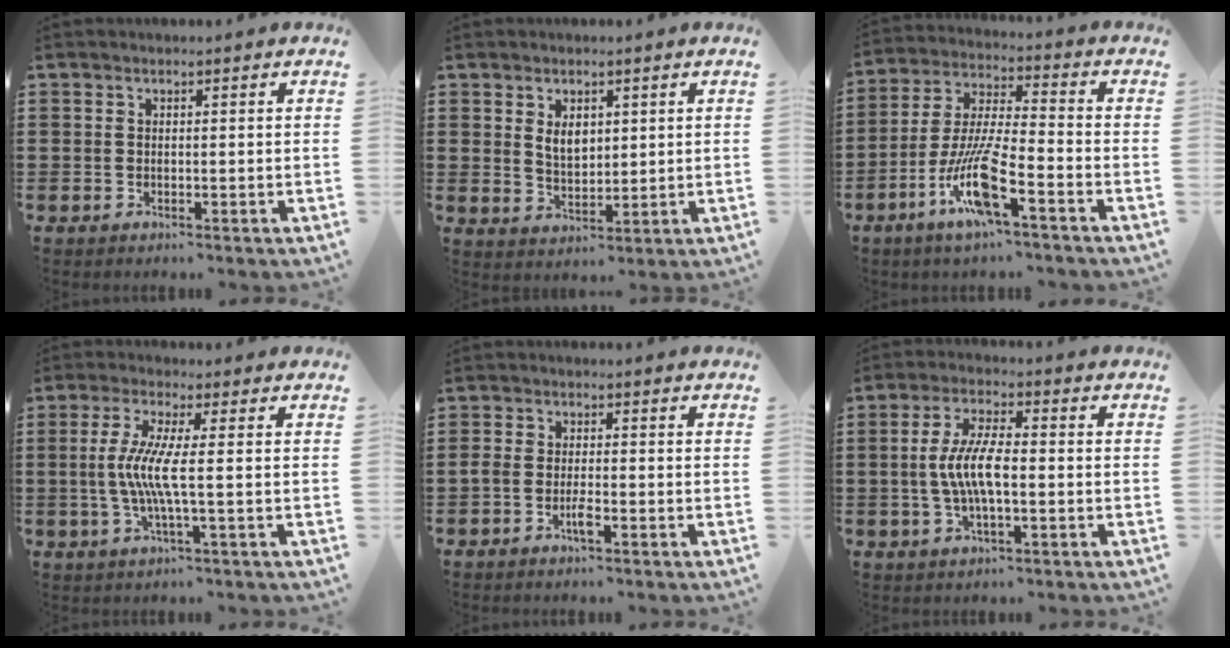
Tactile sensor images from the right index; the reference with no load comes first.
{"total": 3.7, "force": [1.5, 2.4, 2.4], "torque": [-0.038, 0.004, 0.023]}
{"total": 11.4, "force": [-6.2, 1.6, 9.4], "torque": [-0.206, -0.011, -0.121]}
{"total": 6.4, "force": [-0.5, 0.0, 6.4], "torque": [-0.145, -0.018, -0.021]}
{"total": 2.7, "force": [-1.6, 0.7, 2.1], "torque": [-0.045, 0.001, -0.031]}
{"total": 7.1, "force": [-0.8, 2.2, 6.7], "torque": [-0.151, -0.006, -0.024]}